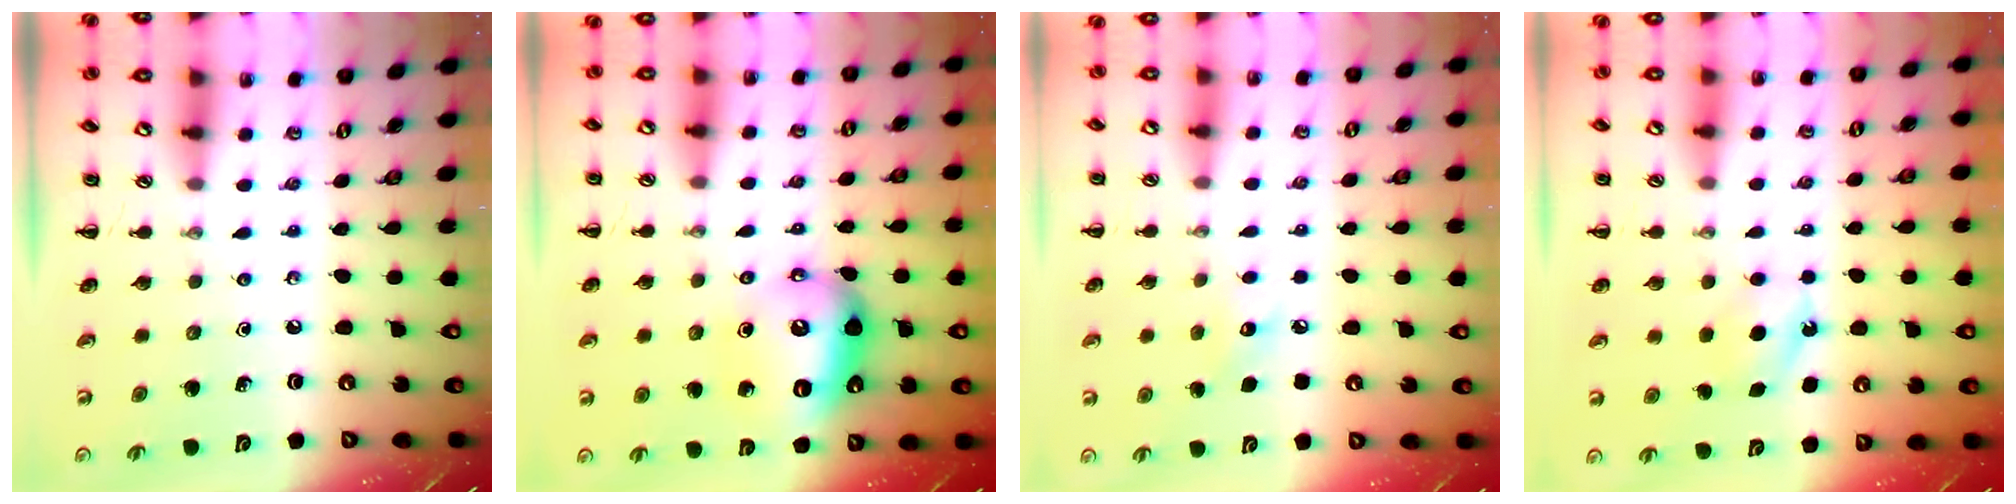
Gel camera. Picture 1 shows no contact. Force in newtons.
{"total": 11.6, "press": 11.6, "slide": 1.2}
{"total": 6.3, "press": 6.1, "slide": 1.7}
{"total": 5.3, "press": 5.0, "slide": 1.5}